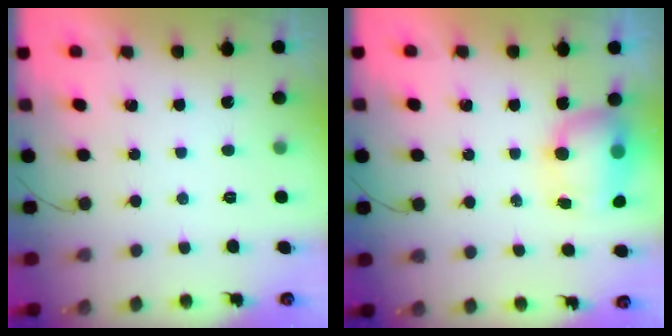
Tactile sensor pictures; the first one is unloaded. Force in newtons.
{"total": 8.3, "press": 8.1, "slide": 1.8}